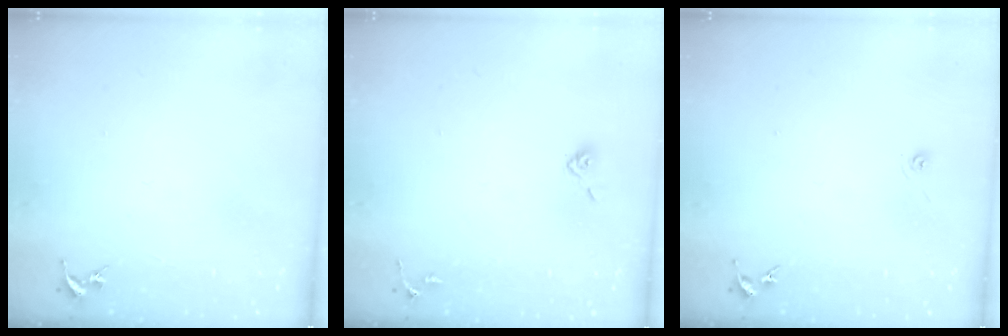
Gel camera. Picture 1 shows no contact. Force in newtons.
{"total": 4.5, "press": 3.8, "slide": 2.3}
{"total": 3.3, "press": 2.8, "slide": 1.7}